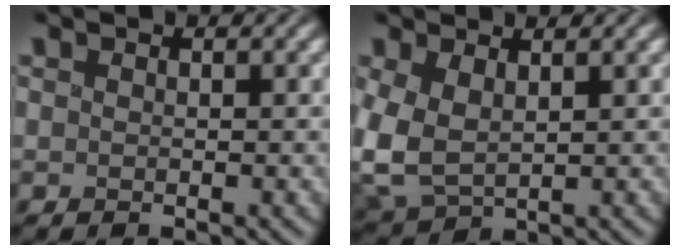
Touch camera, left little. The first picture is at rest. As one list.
[{"total": 5.8, "force": [0.5, 3.8, 4.3], "torque": [-0.115, -0.011, 0.012]}]